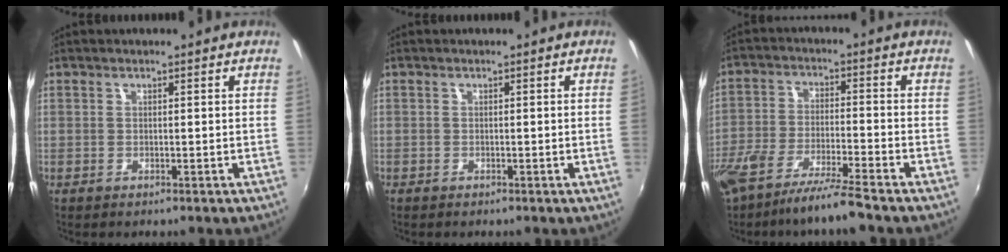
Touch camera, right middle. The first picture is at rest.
{"total": 0.7, "force": [0.0, -0.4, 0.6], "torque": [-0.001, -0.004, -0.002]}
{"total": 11.3, "force": [-8.9, 0.6, 7.0], "torque": [-0.152, -0.023, -0.159]}